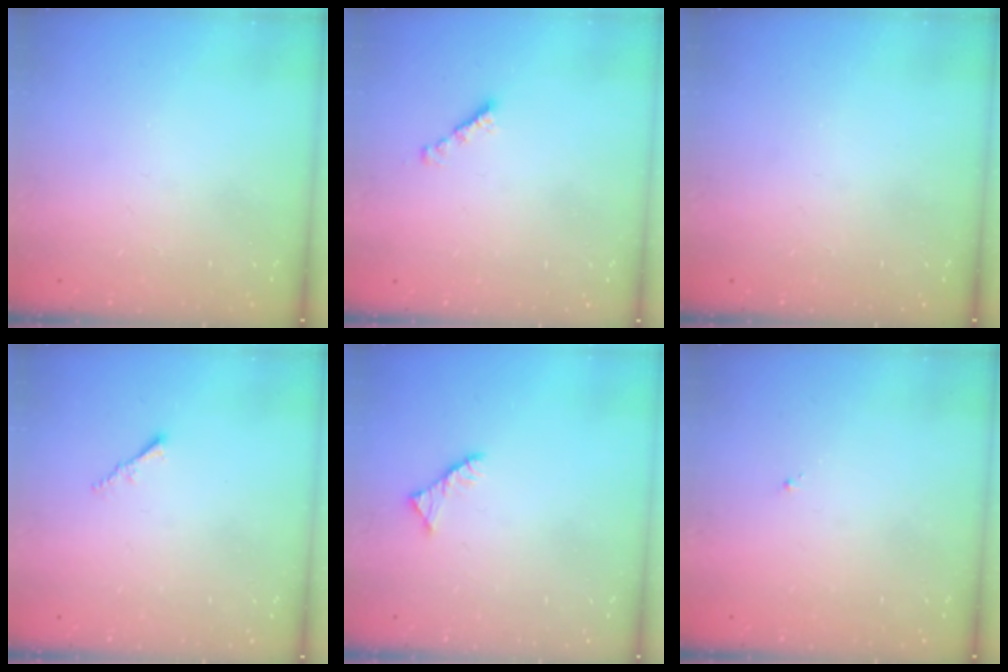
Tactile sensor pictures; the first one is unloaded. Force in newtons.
{"total": 2.1, "press": 2.1, "slide": 0.3}
{"total": 0.0}
{"total": 1.2, "press": 1.1, "slide": 0.4}
{"total": 3.0, "press": 3.0, "slide": 0.5}
{"total": 0.8, "press": 0.7, "slide": 0.3}